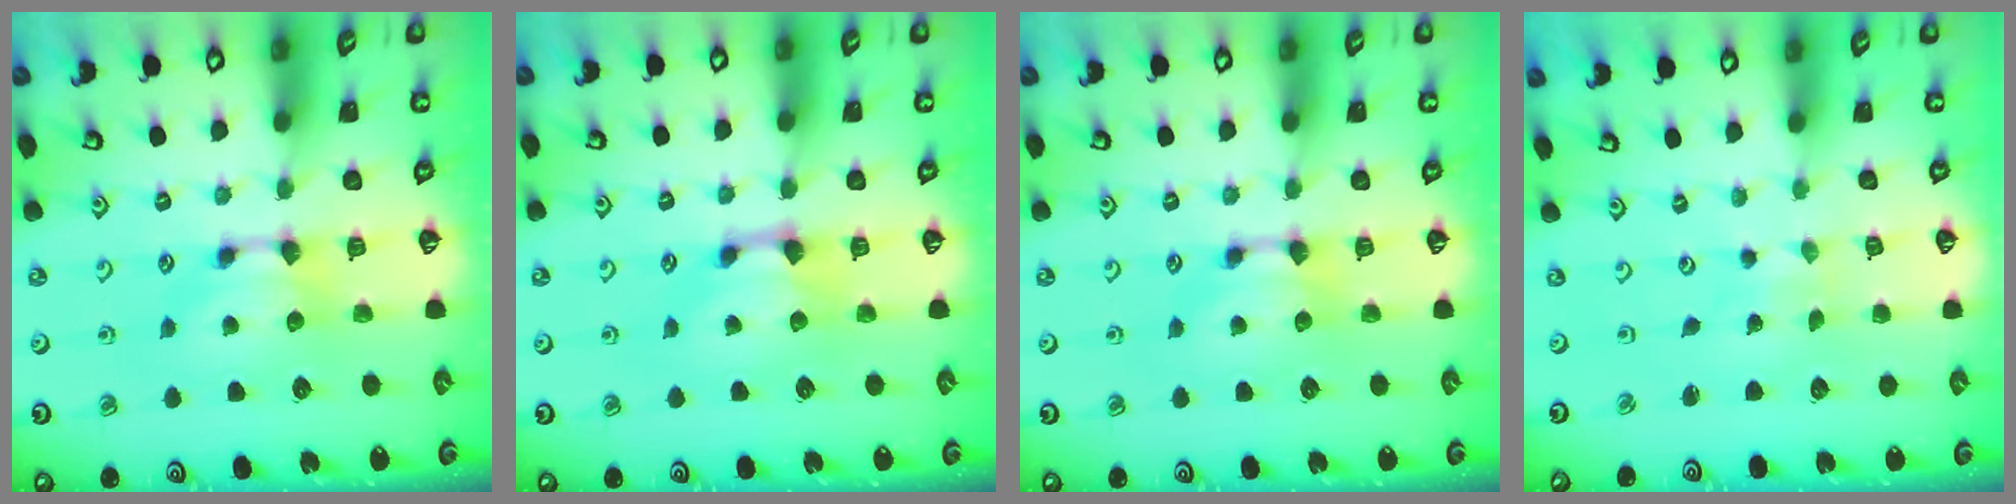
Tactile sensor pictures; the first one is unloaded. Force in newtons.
{"total": 0.8, "press": 0.2, "slide": 0.7}
{"total": 0.0}
{"total": 5.5, "press": 5.5, "slide": 0.3}